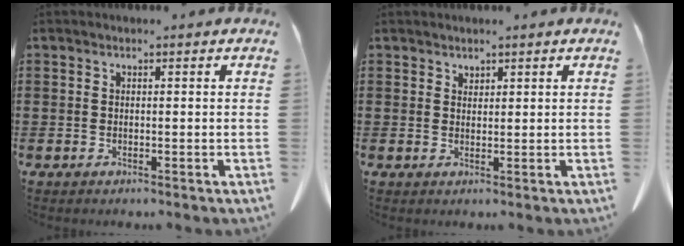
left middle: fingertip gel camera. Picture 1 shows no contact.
{"total": 1.3, "force": [1.3, 0.3, 0.0], "torque": [-0.003, -0.003, 0.026]}